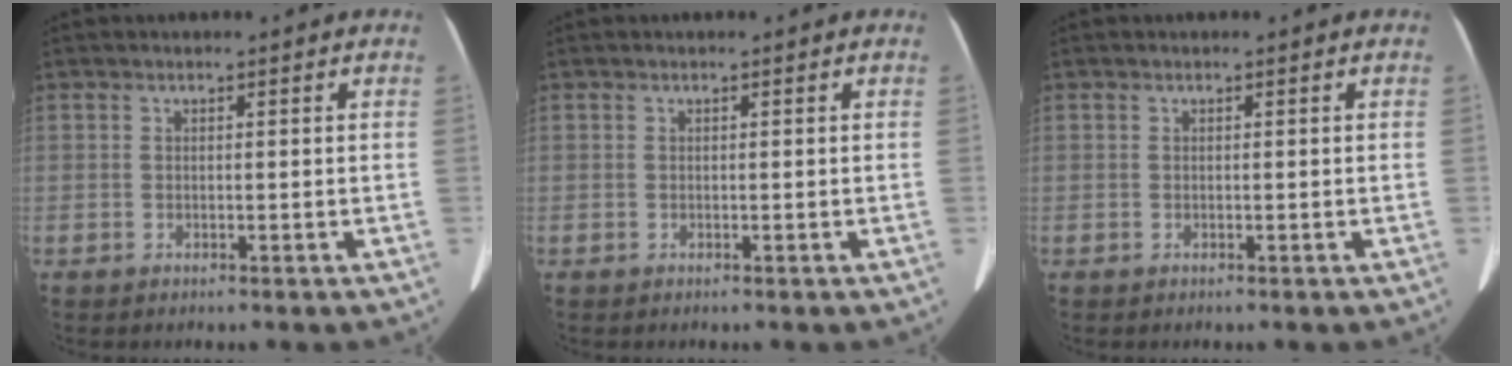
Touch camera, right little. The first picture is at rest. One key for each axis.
{"total": 0.0}
{"total": 0.0}